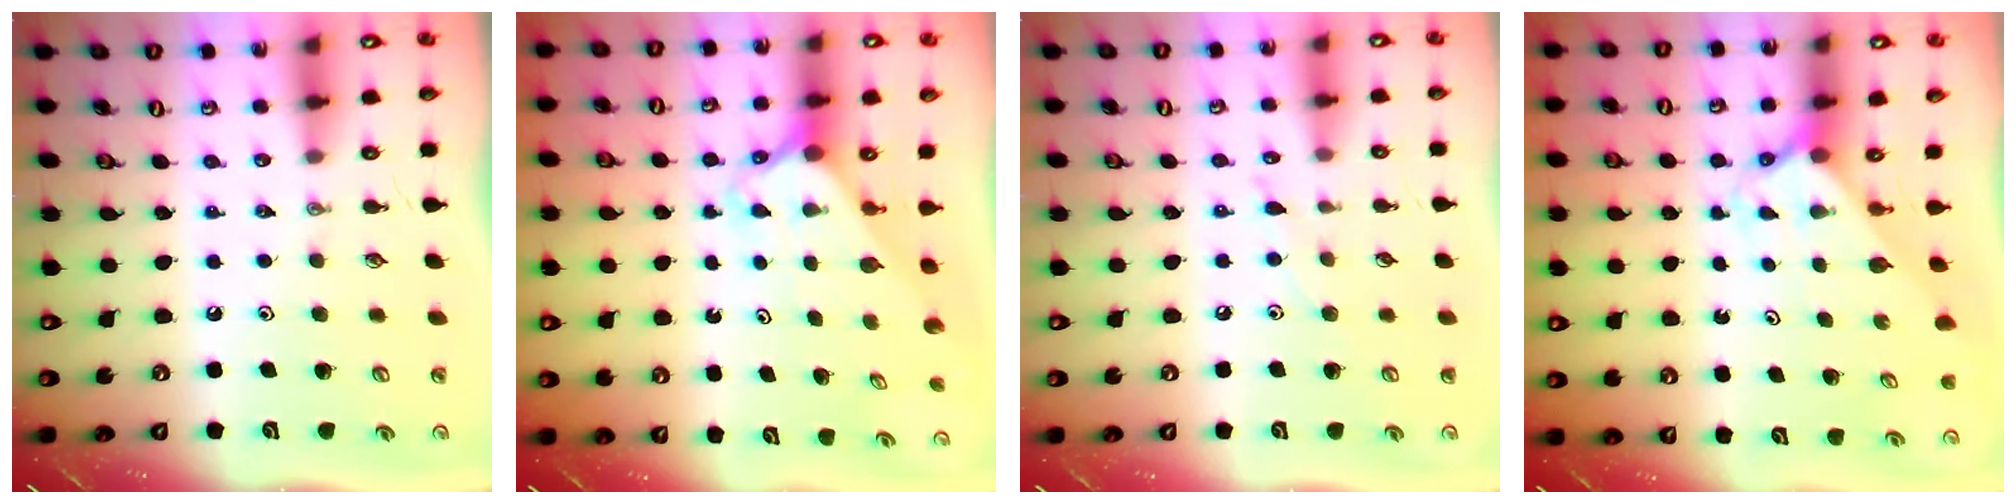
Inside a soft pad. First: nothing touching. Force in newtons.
{"total": 2.3, "press": 2.3, "slide": 0.1}
{"total": 5.8, "press": 5.8, "slide": 0.7}
{"total": 2.0, "press": 2.0, "slide": 0.1}